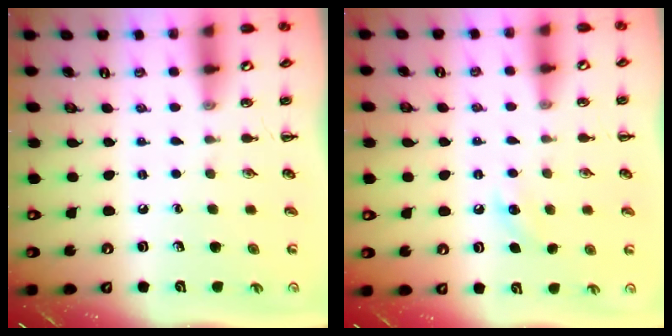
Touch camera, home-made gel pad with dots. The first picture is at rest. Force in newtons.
{"total": 5.4, "press": 5.2, "slide": 1.7}